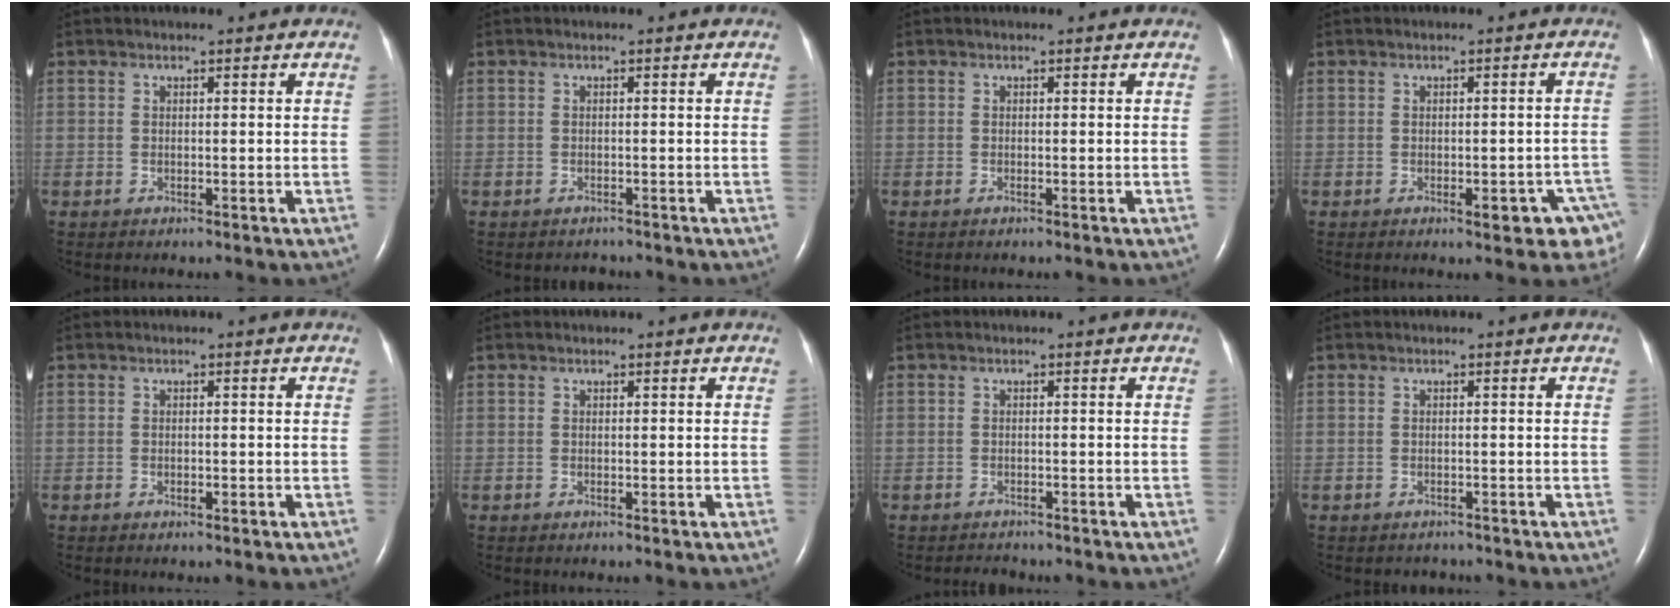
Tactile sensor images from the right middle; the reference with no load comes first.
{"total": 1.1, "force": [-1.0, 0.5, -0.1], "torque": [-0.003, -0.001, -0.013]}
{"total": 0.0}
{"total": 5.9, "force": [-3.6, 2.2, 4.1], "torque": [-0.031, 0.012, -0.042]}
{"total": 0.5, "force": [-0.3, 0.2, 0.4], "torque": [-0.011, -0.001, -0.001]}
{"total": 0.0}
{"total": 1.3, "force": [-1.3, 0.4, -0.2], "torque": [-0.002, -0.006, -0.017]}
{"total": 1.4, "force": [-1.2, 0.7, -0.2], "torque": [-0.003, -0.001, -0.017]}